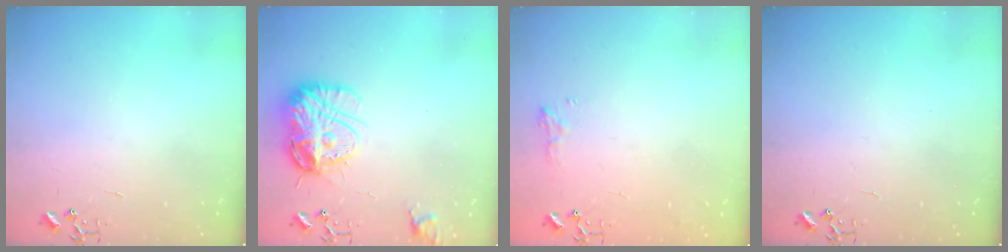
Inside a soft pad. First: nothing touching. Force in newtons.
{"total": 14.7, "press": 14.7, "slide": 1.0}
{"total": 7.6, "press": 7.6, "slide": 0.8}
{"total": 0.0}